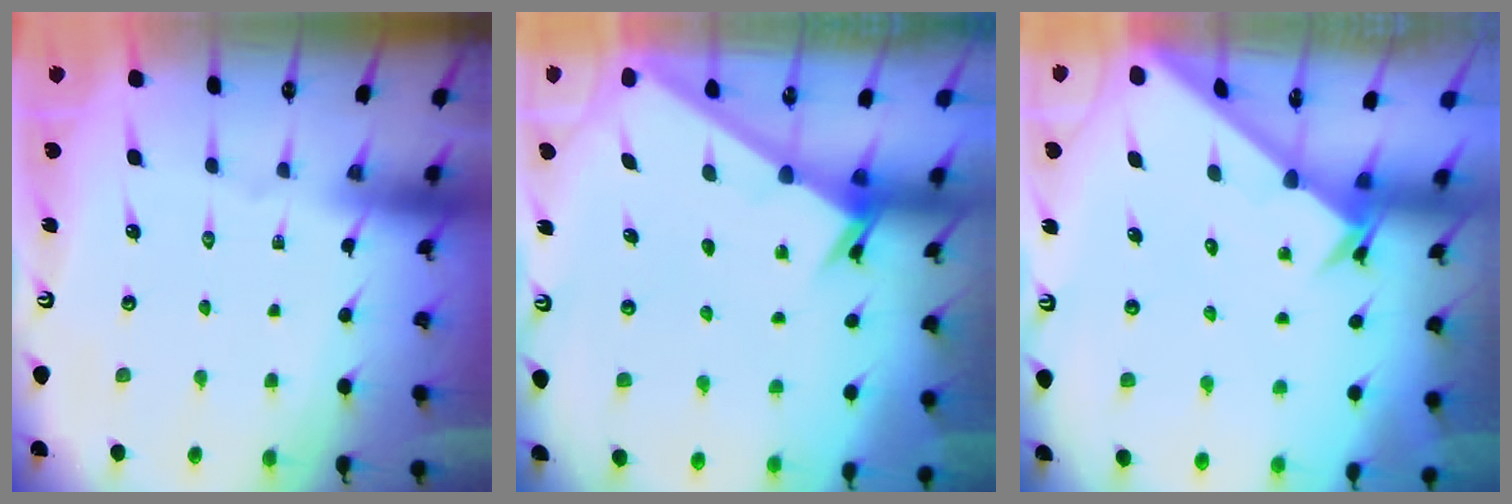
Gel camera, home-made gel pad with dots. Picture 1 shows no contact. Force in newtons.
{"total": 2.6, "press": 2.6, "slide": 0.2}
{"total": 2.6, "press": 2.6, "slide": 0.2}